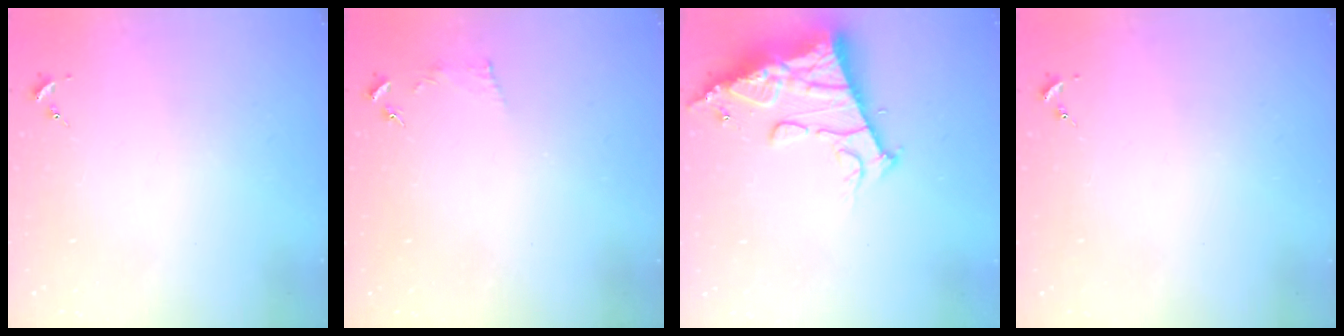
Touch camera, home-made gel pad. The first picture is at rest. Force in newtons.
{"total": 3.4, "press": 3.3, "slide": 0.5}
{"total": 16.0, "press": 15.9, "slide": 1.8}
{"total": 0.0}